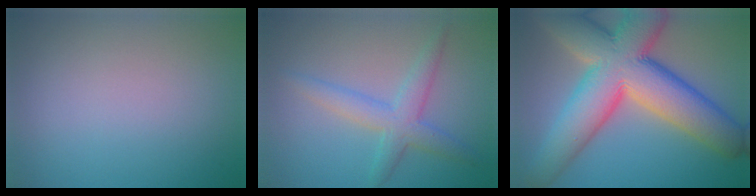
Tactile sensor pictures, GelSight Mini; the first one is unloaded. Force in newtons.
{"total": 3.4, "press": 3.4, "slide": 0.0}
{"total": 14.2, "press": 14.1, "slide": 1.1}